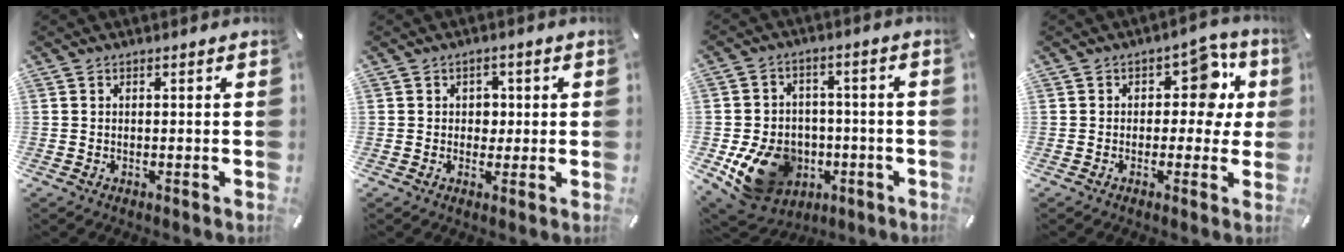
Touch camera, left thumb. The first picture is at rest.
{"total": 3.4, "force": [0.2, 3.0, 1.4], "torque": [-0.010, -0.002, -0.006]}
{"total": 15.6, "force": [-4.9, 12.6, 7.8], "torque": [-0.155, 0.026, -0.068]}
{"total": 9.6, "force": [2.7, 6.1, 6.9], "torque": [-0.084, -0.013, 0.042]}